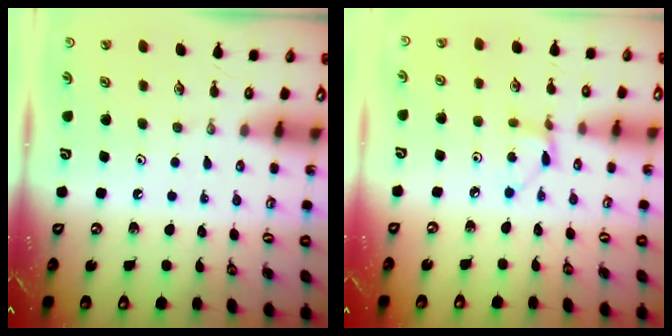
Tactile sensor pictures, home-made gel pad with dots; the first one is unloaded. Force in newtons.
{"total": 3.7, "press": 3.7, "slide": 0.4}